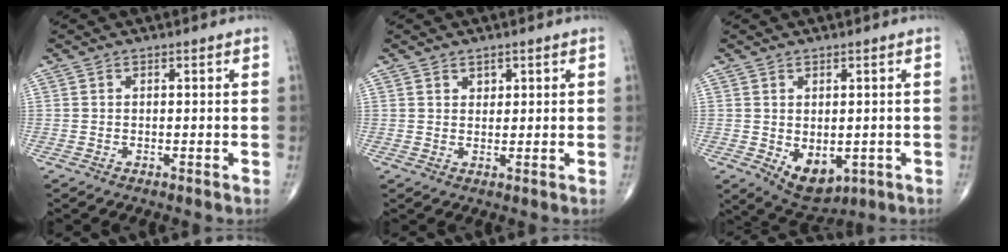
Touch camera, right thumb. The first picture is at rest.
{"total": 1.7, "force": [1.0, 1.2, 0.6], "torque": [0.005, -0.006, 0.014]}
{"total": 7.6, "force": [-1.7, 4.7, 5.8], "torque": [-0.068, -0.008, -0.005]}